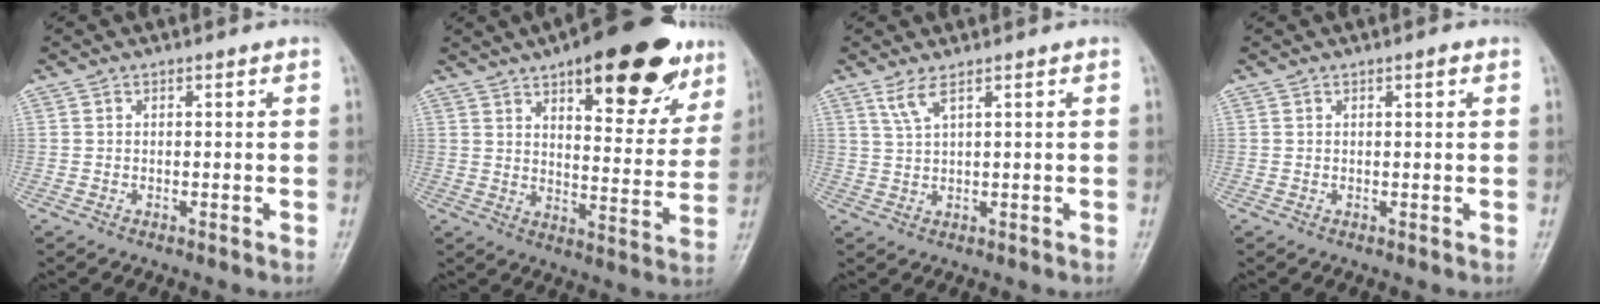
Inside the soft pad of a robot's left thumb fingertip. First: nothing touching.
{"total": 23.2, "force": [13.5, 8.9, 16.7], "torque": [-0.182, -0.039, 0.191]}
{"total": 2.9, "force": [1.8, 0.3, 2.2], "torque": [-0.056, -0.004, 0.046]}
{"total": 1.0, "force": [0.5, 0.2, 0.9], "torque": [-0.014, 0.001, 0.006]}